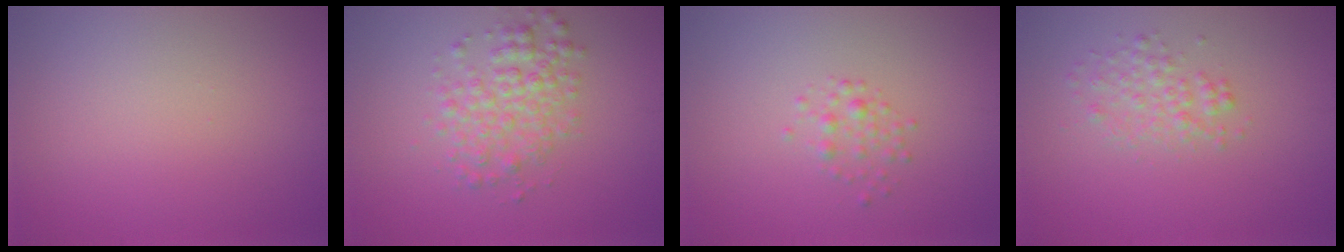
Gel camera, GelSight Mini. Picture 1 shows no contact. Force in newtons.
{"total": 3.5, "press": 3.5, "slide": 0.1}
{"total": 1.3, "press": 1.3, "slide": 0.0}
{"total": 2.0, "press": 2.0, "slide": 0.1}